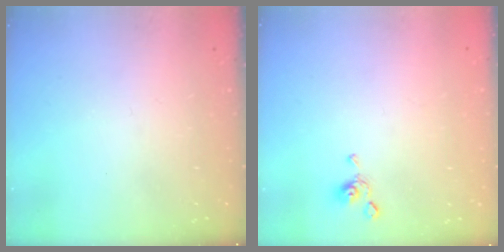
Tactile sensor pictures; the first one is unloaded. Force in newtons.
{"total": 3.9, "press": 3.9, "slide": 0.4}